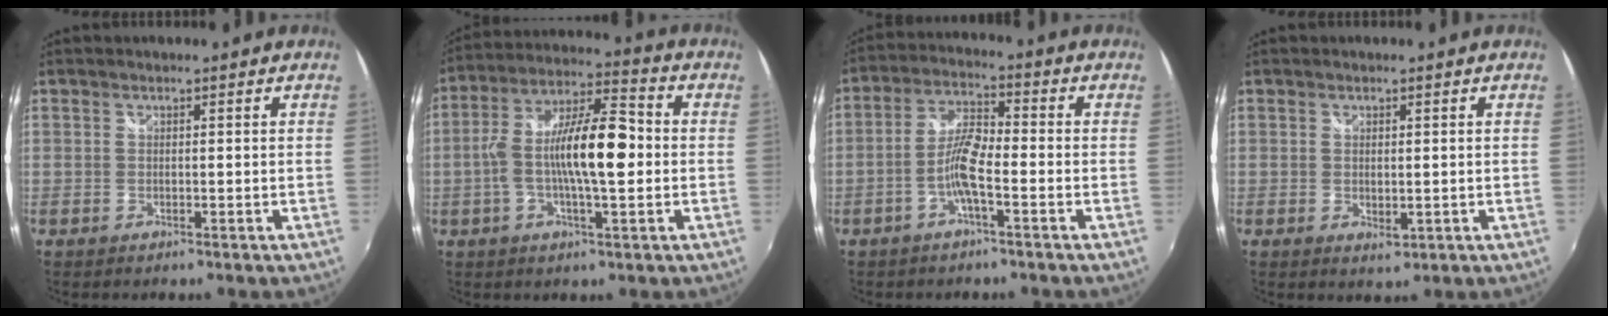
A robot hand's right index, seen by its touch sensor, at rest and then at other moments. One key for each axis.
{"total": 13.7, "fx": -1.1, "fy": 3.5, "fz": 13.2, "tx": -0.246, "ty": 0.015, "tz": -0.024}
{"total": 6.1, "fx": -2.4, "fy": 1.1, "fz": 5.5, "tx": -0.116, "ty": 0.013, "tz": -0.047}
{"total": 1.9, "fx": 0.1, "fy": 1.1, "fz": 1.6, "tx": -0.025, "ty": -0.004, "tz": 0.006}